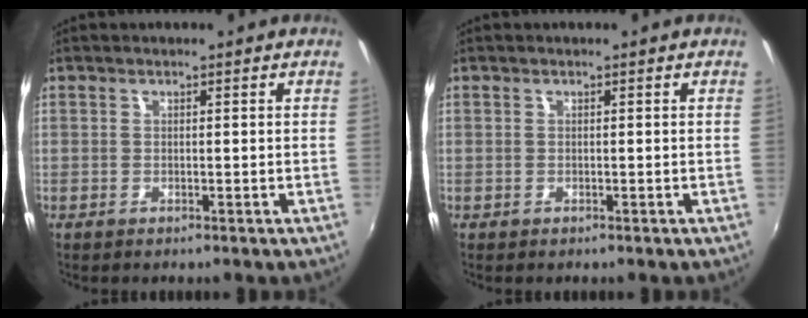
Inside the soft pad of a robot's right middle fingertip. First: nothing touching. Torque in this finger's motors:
{"motor_torque": [-0.21, -0.36, 0.01, 0.00]}